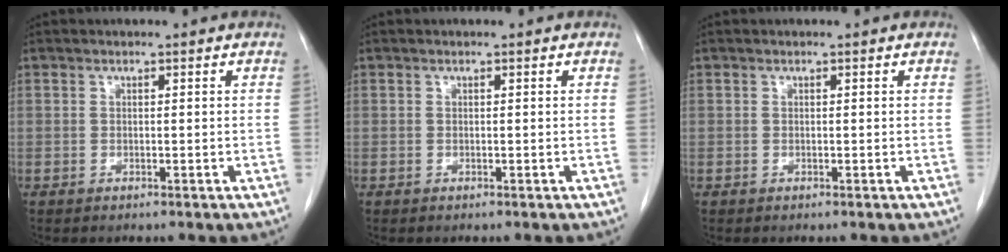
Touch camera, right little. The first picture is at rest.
{"total": 0.0}
{"total": 0.0}